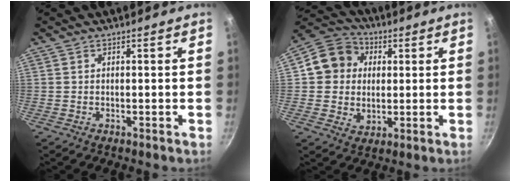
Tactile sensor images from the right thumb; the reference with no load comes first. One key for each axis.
{"total": 11.3, "fx": 2.4, "fy": 10.0, "fz": 4.8, "tx": -0.050, "ty": 0.003, "tz": 0.030}